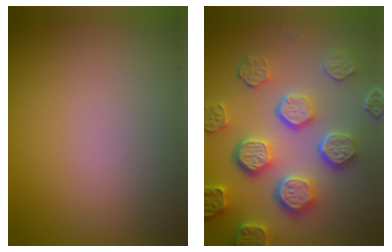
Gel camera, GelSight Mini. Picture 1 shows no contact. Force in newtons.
{"total": 7.6, "press": 5.9, "slide": 4.8}